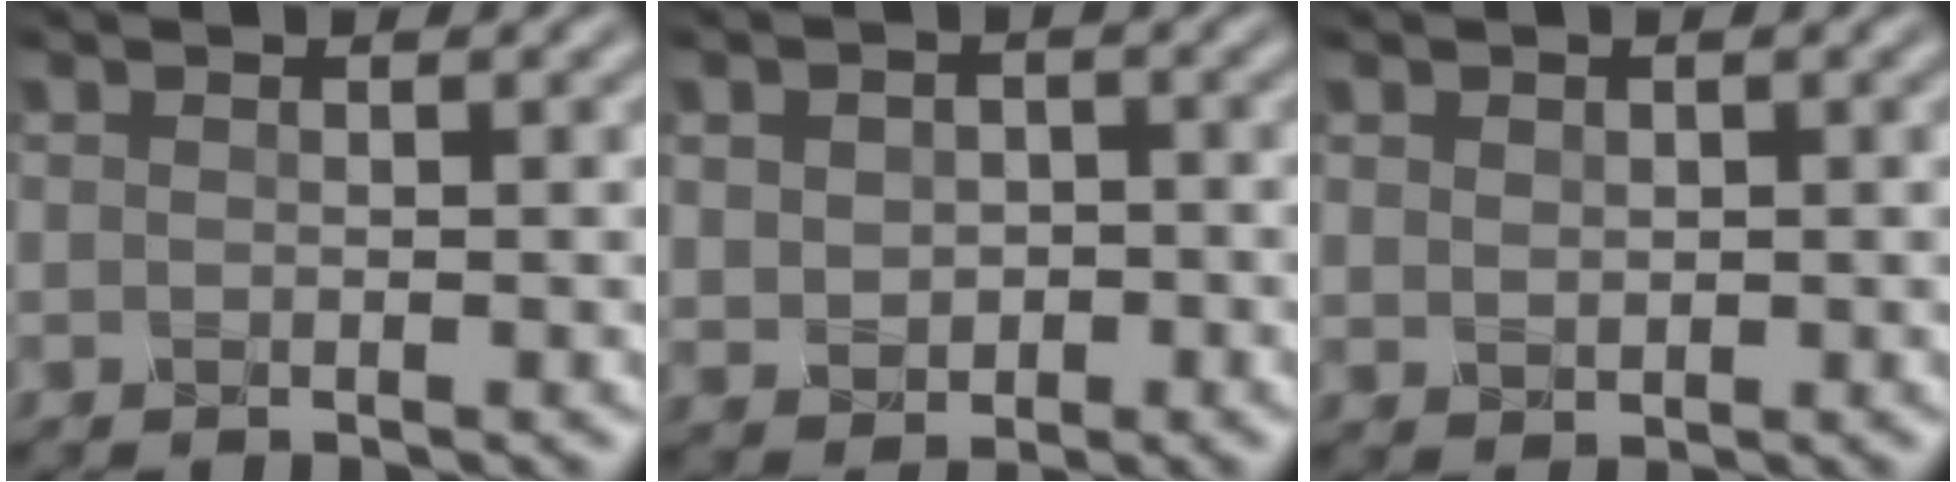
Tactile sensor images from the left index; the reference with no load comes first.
{"total": 3.1, "force": [0.0, 2.5, 1.7], "torque": [-0.032, -0.006, 0.000]}
{"total": 1.2, "force": [0.5, 0.9, 0.5], "torque": [-0.011, -0.003, 0.014]}